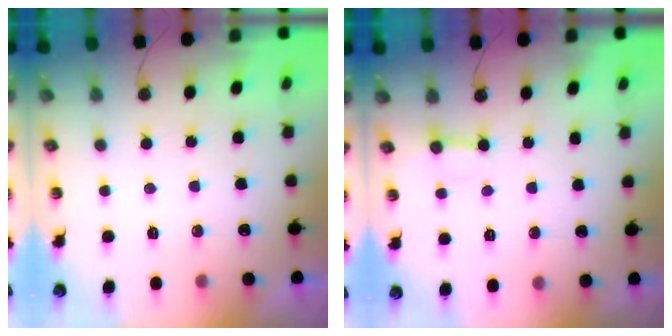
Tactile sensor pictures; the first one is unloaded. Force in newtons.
{"total": 2.9, "press": 2.9, "slide": 0.4}